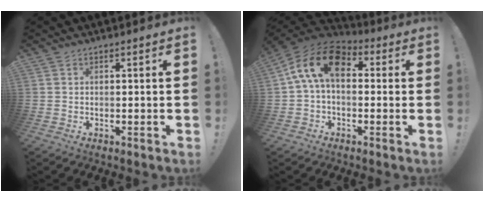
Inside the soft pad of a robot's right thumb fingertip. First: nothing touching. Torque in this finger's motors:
{"motor_torque": [0.75, 0.82, 0.14, 0.14, 0.10]}